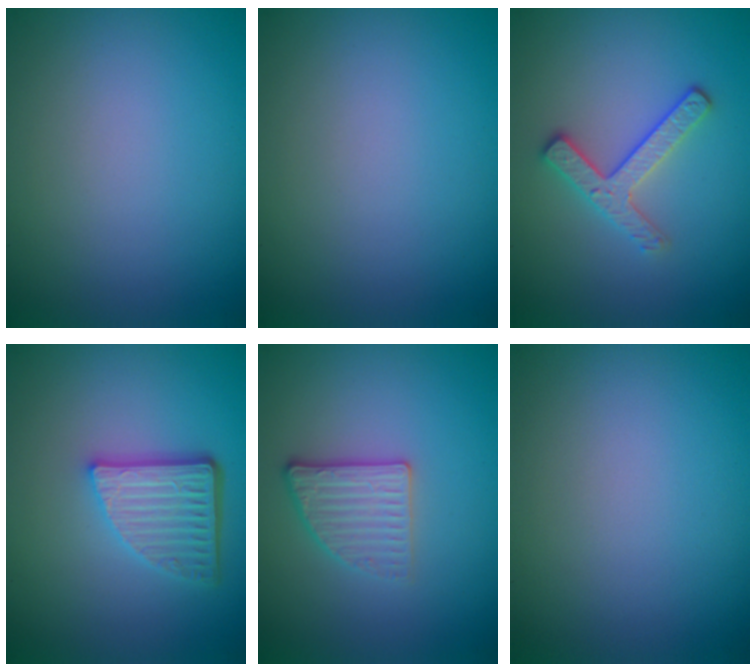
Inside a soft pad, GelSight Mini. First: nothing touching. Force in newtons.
{"total": 0.0}
{"total": 2.8, "press": 2.6, "slide": 1.1}
{"total": 4.8, "press": 3.5, "slide": 3.3}
{"total": 2.7, "press": 2.5, "slide": 1.0}
{"total": 0.0}